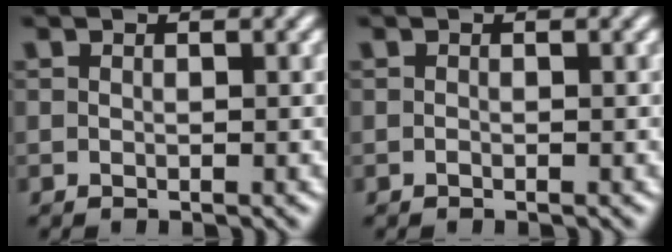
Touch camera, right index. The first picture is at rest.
{"total": 0.6, "force": [-0.3, -0.5, 0.0], "torque": [0.002, -0.001, -0.005]}